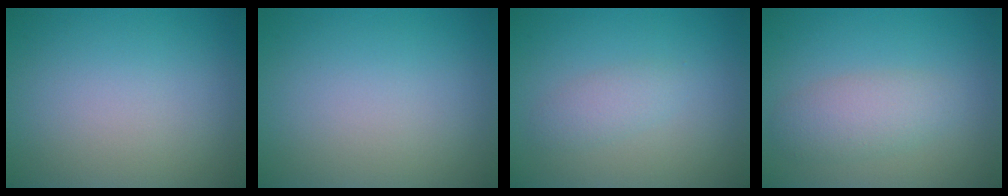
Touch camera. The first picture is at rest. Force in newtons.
{"total": 0.0}
{"total": 1.6, "press": 1.6, "slide": 0.0}
{"total": 3.0, "press": 3.0, "slide": 0.1}